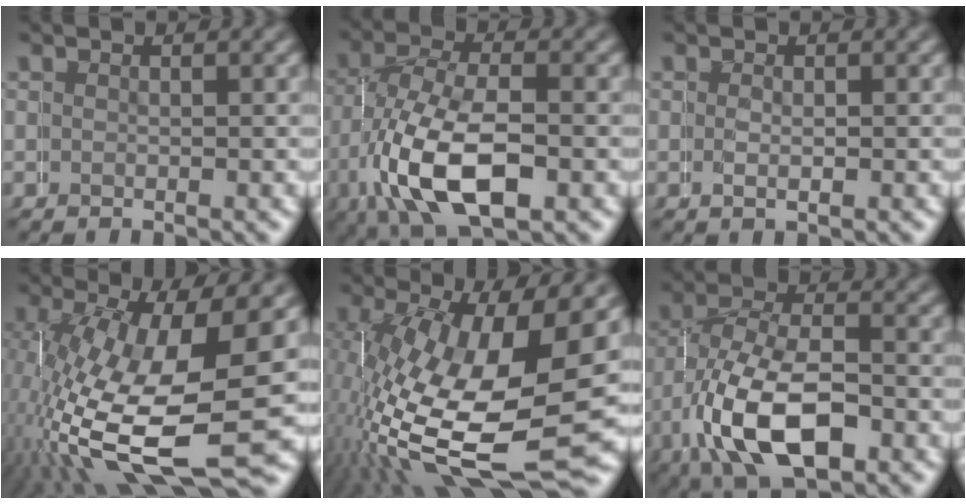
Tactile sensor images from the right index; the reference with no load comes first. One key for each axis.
{"total": 7.9, "fx": -2.0, "fy": 4.8, "fz": 6.0, "tx": -0.136, "ty": -0.033, "tz": -0.013}
{"total": 0.8, "fx": 0.7, "fy": -0.2, "fz": -0.4, "tx": 0.013, "ty": 0.003, "tz": 0.009}
{"total": 10.9, "fx": -2.4, "fy": 5.1, "fz": 9.3, "tx": -0.197, "ty": -0.051, "tz": -0.007}
{"total": 14.2, "fx": -2.6, "fy": 7.1, "fz": 12.0, "tx": -0.237, "ty": -0.054, "tz": -0.004}
{"total": 8.7, "fx": -2.2, "fy": 5.7, "fz": 6.2, "tx": -0.138, "ty": -0.040, "tz": -0.014}